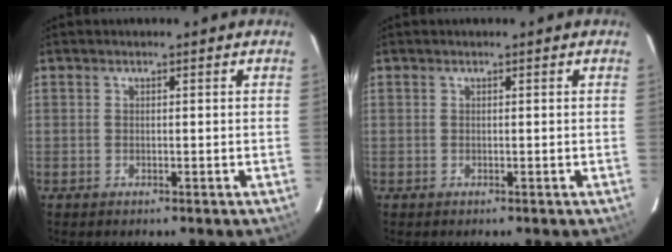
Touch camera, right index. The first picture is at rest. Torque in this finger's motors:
{"motor_torque": [-0.10, -0.10, 0.00, 0.00]}